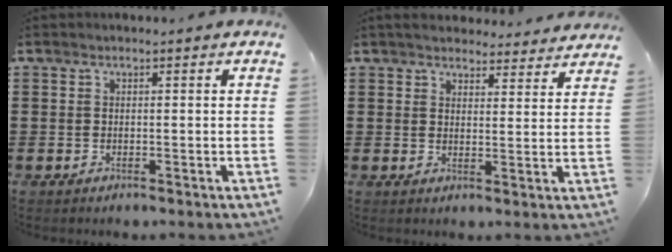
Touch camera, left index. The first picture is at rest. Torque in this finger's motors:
{"motor_torque": [1.07, -1.07, 0.30, 0.08]}